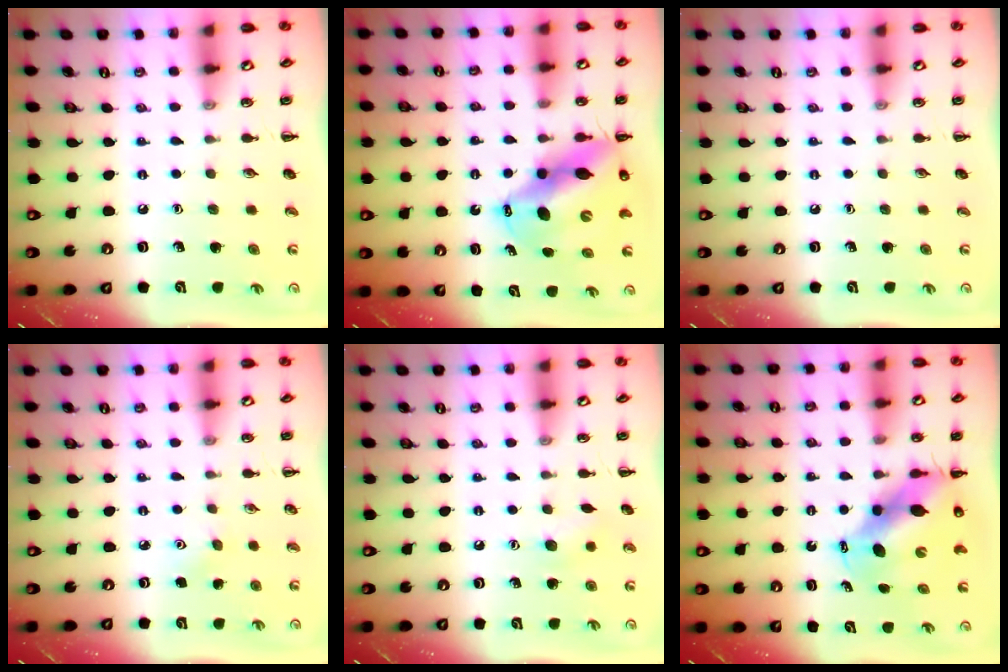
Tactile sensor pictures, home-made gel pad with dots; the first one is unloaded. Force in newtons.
{"total": 13.7, "press": 13.3, "slide": 3.6}
{"total": 0.0}
{"total": 3.2, "press": 3.1, "slide": 0.8}
{"total": 7.2, "press": 7.0, "slide": 1.6}
{"total": 10.2, "press": 9.8, "slide": 2.8}